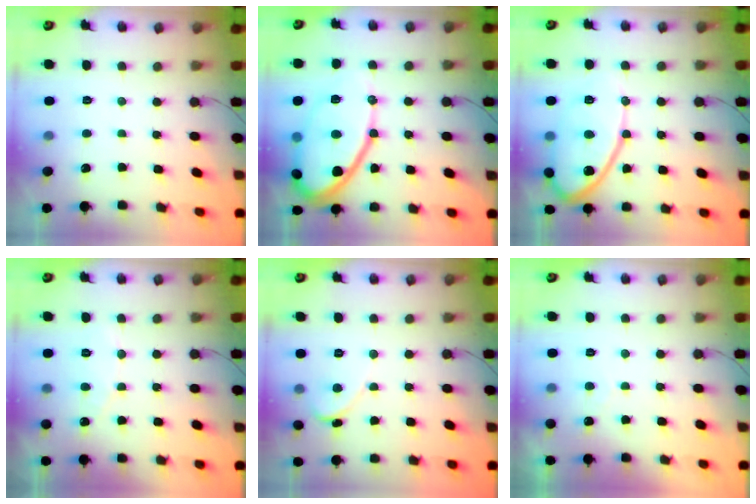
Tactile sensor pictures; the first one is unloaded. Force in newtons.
{"total": 17.7, "press": 17.6, "slide": 1.5}
{"total": 13.8, "press": 13.8, "slide": 1.1}
{"total": 5.7, "press": 5.7, "slide": 0.5}
{"total": 1.7, "press": 1.7, "slide": 0.2}
{"total": 2.2, "press": 2.2, "slide": 0.1}